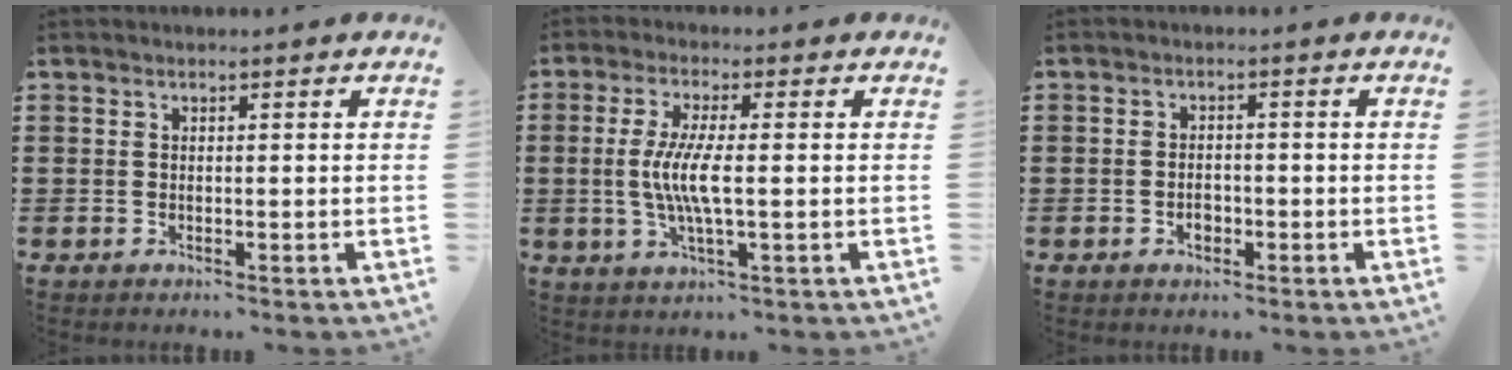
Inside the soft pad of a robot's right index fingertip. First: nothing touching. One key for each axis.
{"total": 6.3, "fx": -0.4, "fy": 0.9, "fz": 6.2, "tx": -0.131, "ty": -0.009, "tz": -0.017}
{"total": 2.0, "fx": -0.9, "fy": 1.2, "fz": 1.2, "tx": -0.025, "ty": 0.001, "tz": -0.018}